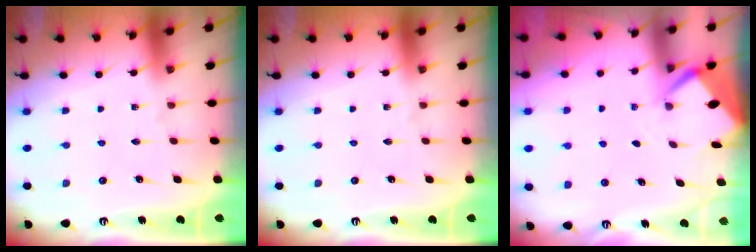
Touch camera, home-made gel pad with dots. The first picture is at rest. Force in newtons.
{"total": 0.0}
{"total": 2.7, "press": 2.7, "slide": 0.3}